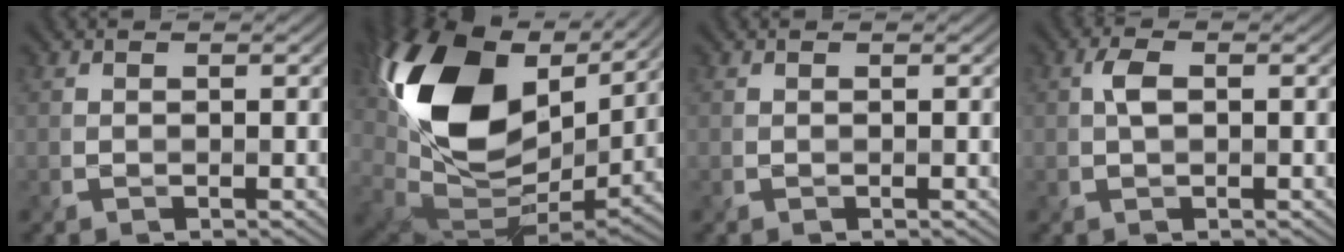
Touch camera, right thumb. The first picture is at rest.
{"total": 19.5, "force": [7.2, 11.8, 13.8], "torque": [-0.325, 0.021, 0.133]}
{"total": 0.0}
{"total": 2.0, "force": [0.0, 1.0, 1.7], "torque": [-0.039, 0.004, -0.002]}